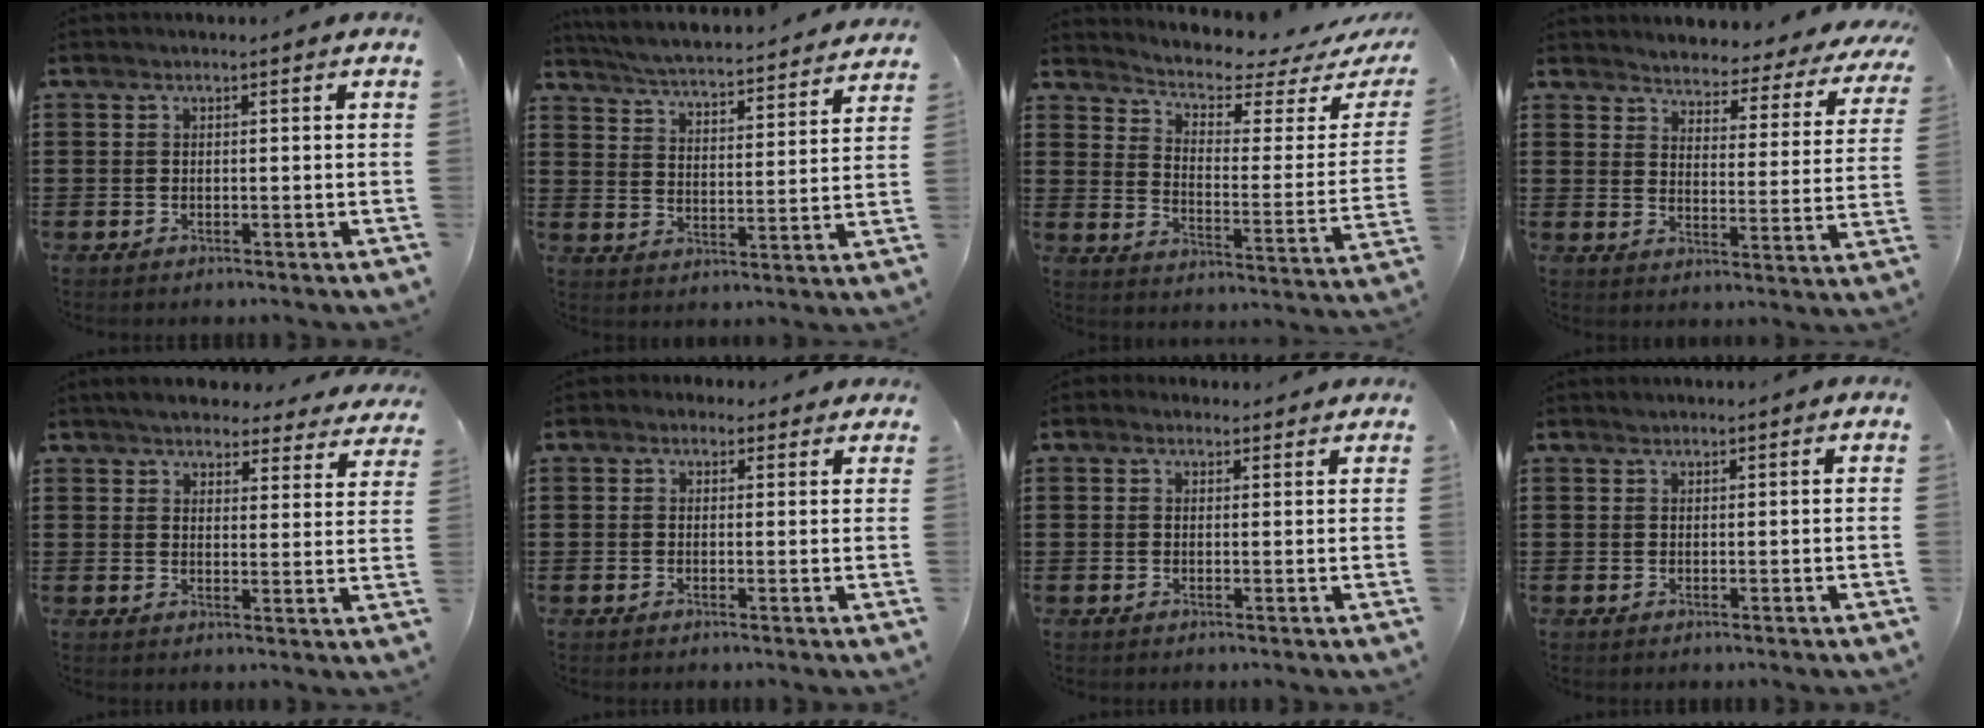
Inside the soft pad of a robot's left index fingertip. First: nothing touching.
{"total": 4.3, "force": [4.2, -0.5, 0.7], "torque": [-0.038, -0.037, 0.066]}
{"total": 4.0, "force": [3.3, 0.7, 2.0], "torque": [-0.053, -0.031, 0.045]}
{"total": 3.2, "force": [3.2, 0.3, -0.1], "torque": [-0.016, -0.036, 0.046]}
{"total": 4.1, "force": [4.0, 0.6, 0.8], "torque": [-0.034, -0.018, 0.071]}
{"total": 1.6, "force": [1.0, 1.2, 0.3], "torque": [-0.004, 0.006, 0.017]}
{"total": 1.5, "force": [1.3, 0.7, 0.2], "torque": [-0.007, 0.006, 0.024]}
{"total": 0.7, "force": [0.6, 0.3, 0.0], "torque": [-0.003, 0.001, 0.013]}